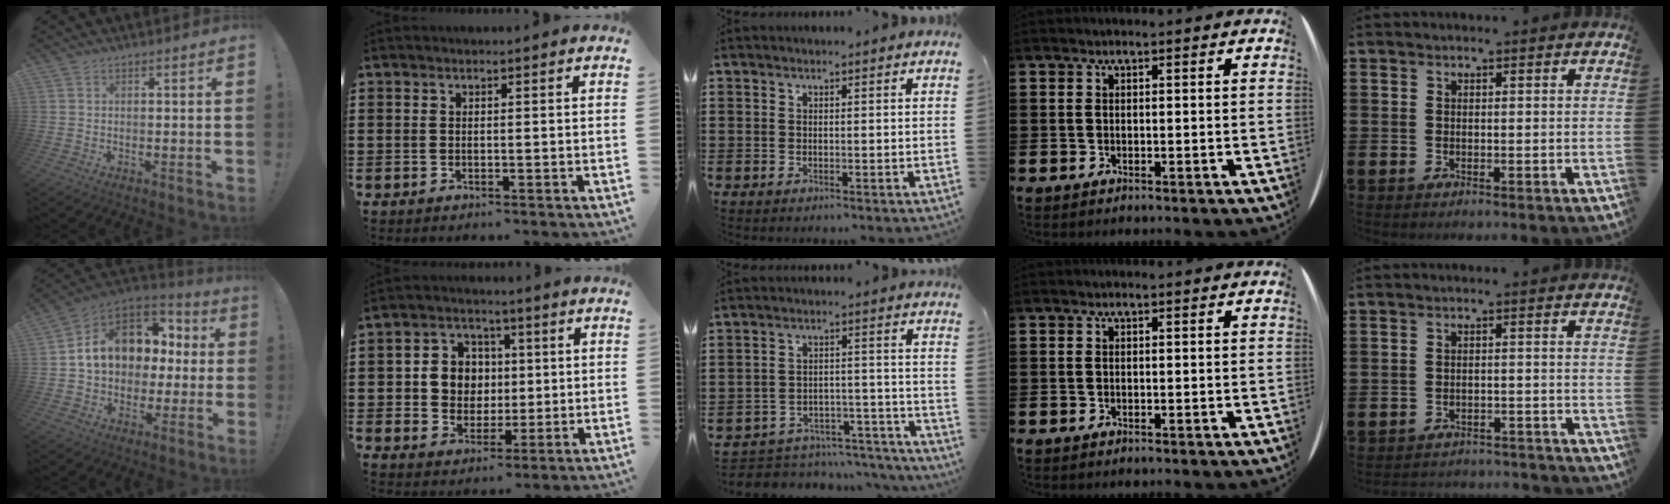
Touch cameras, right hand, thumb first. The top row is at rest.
{"thumb": {"total": 14.7, "force": [3.8, 11.5, 8.3], "torque": [-0.121, -0.009, 0.082]}, "index": {"total": 6.2, "force": [0.3, 5.9, 1.9], "torque": [-0.053, 0.017, 0.002]}, "middle": {"total": 4.8, "force": [-4.7, 1.0, 0.4], "torque": [-0.009, 0.012, -0.096]}, "little": {"total": 1.9, "force": [-1.9, 0.1, -0.1], "torque": [-0.005, 0.004, -0.041]}}